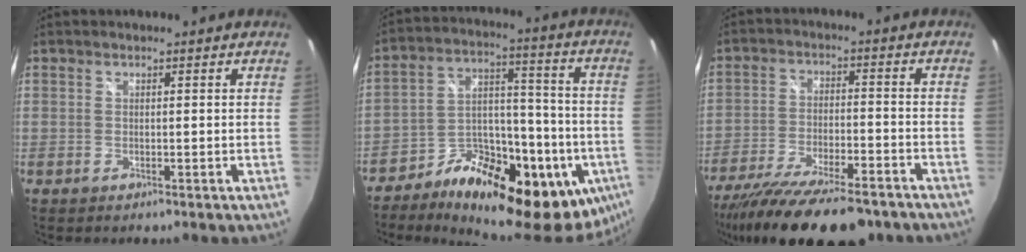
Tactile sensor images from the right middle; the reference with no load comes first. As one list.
[{"total": 27.2, "force": [-13.2, 13.2, 19.8], "torque": [-0.283, 0.014, -0.187]}, {"total": 21.1, "force": [-16.9, 5.3, 11.5], "torque": [-0.218, -0.049, -0.261]}]